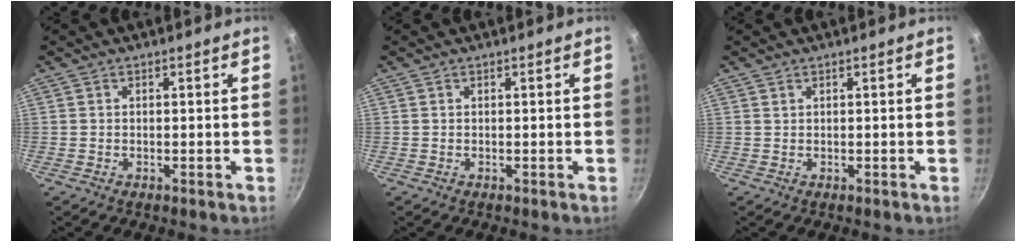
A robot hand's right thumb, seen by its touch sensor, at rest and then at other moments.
{"total": 0.0}
{"total": 0.0}